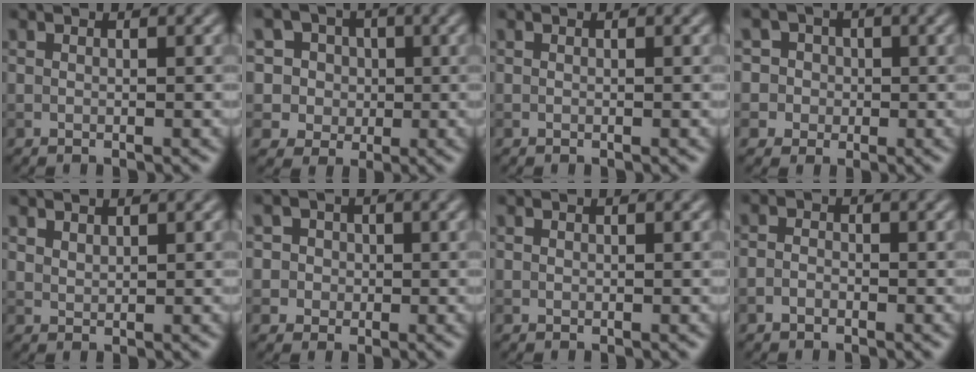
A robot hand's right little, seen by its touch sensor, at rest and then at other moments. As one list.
[{"total": 7.4, "force": [2.9, 6.3, 2.6], "torque": [-0.040, 0.021, 0.023]}, {"total": 0.0}, {"total": 5.2, "force": [1.2, 4.9, 1.2], "torque": [-0.010, 0.036, -0.006]}, {"total": 1.1, "force": [0.9, 0.4, 0.3], "torque": [-0.010, 0.000, 0.022]}, {"total": 4.1, "force": [1.0, 3.8, 1.1], "torque": [0.001, 0.025, 0.000]}, {"total": 0.0}, {"total": 1.2, "force": [-0.7, 0.8, 0.5], "torque": [-0.010, 0.001, -0.017]}]